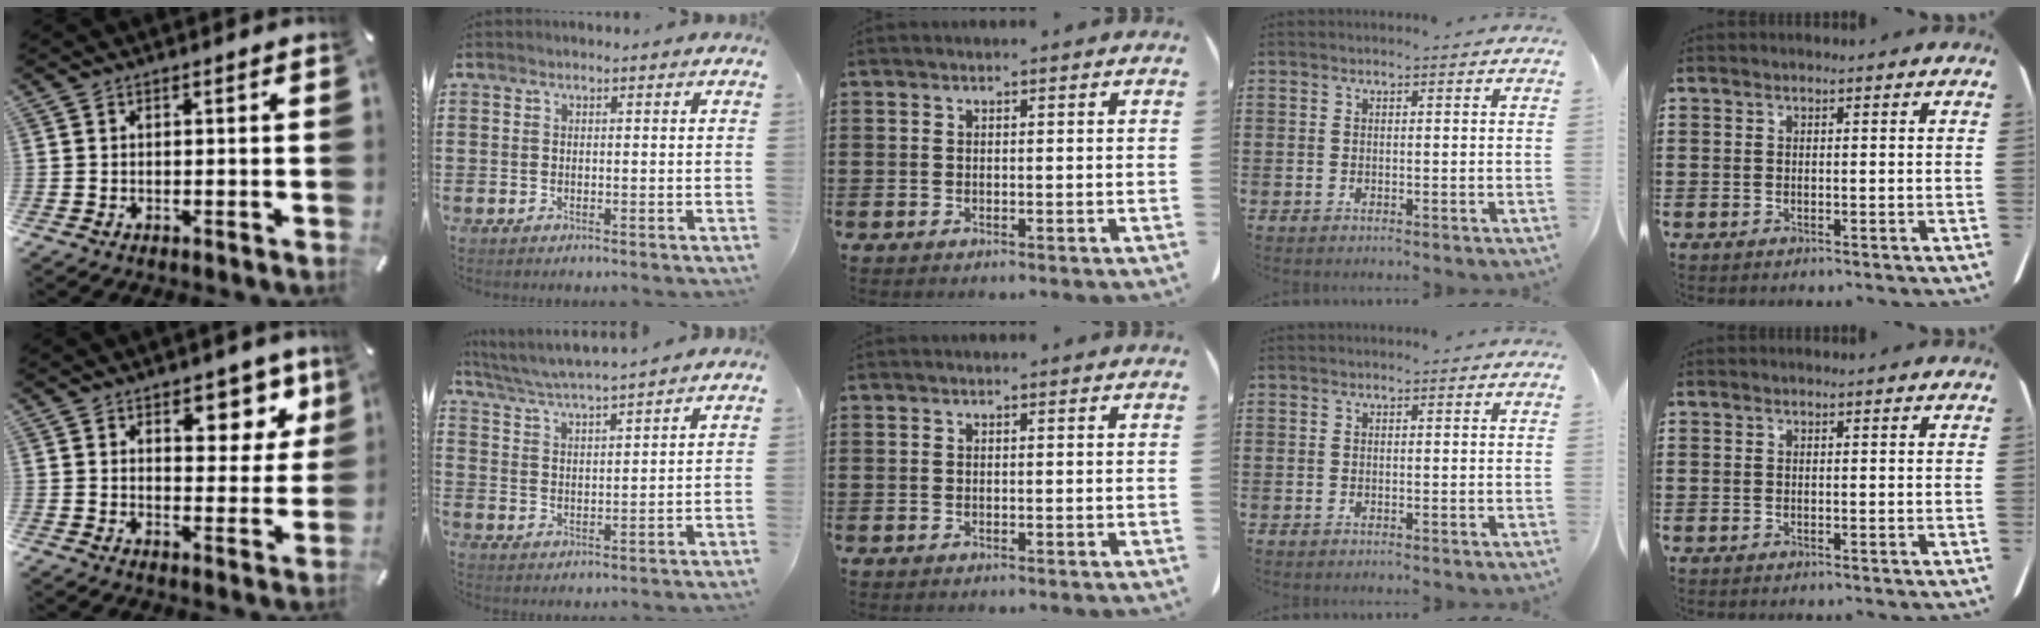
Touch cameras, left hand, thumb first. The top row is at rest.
{"thumb": {"total": 8.3, "force": [4.7, 4.9, 4.7], "torque": [-0.038, -0.028, 0.073]}, "index": {"total": 3.9, "force": [3.8, -0.6, 1.1], "torque": [-0.034, -0.020, 0.065]}}